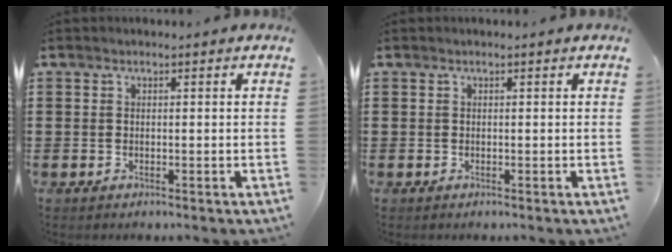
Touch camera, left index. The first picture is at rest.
{"total": 0.0}